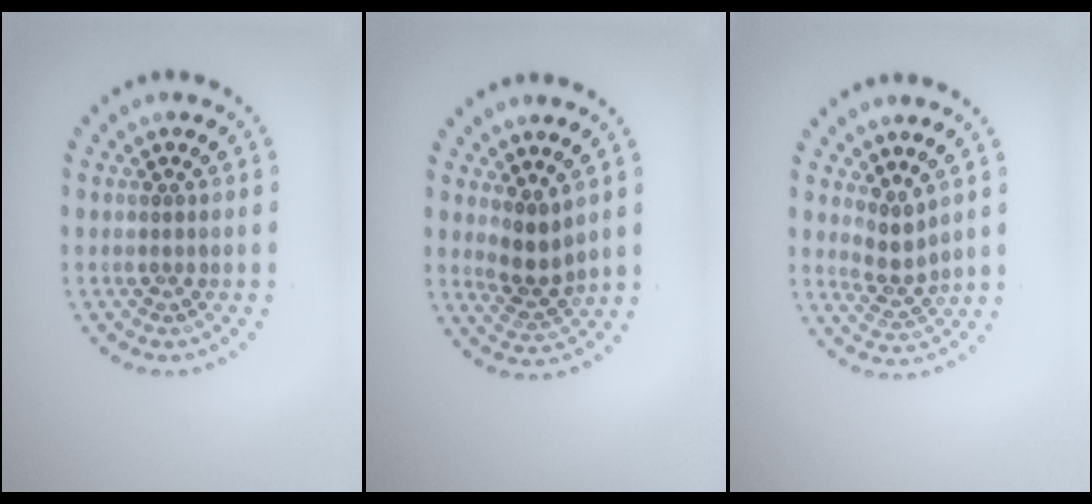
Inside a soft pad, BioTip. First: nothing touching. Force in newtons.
{"total": 2.3, "press": 1.9, "slide": 1.4}
{"total": 2.1, "press": 1.6, "slide": 1.4}